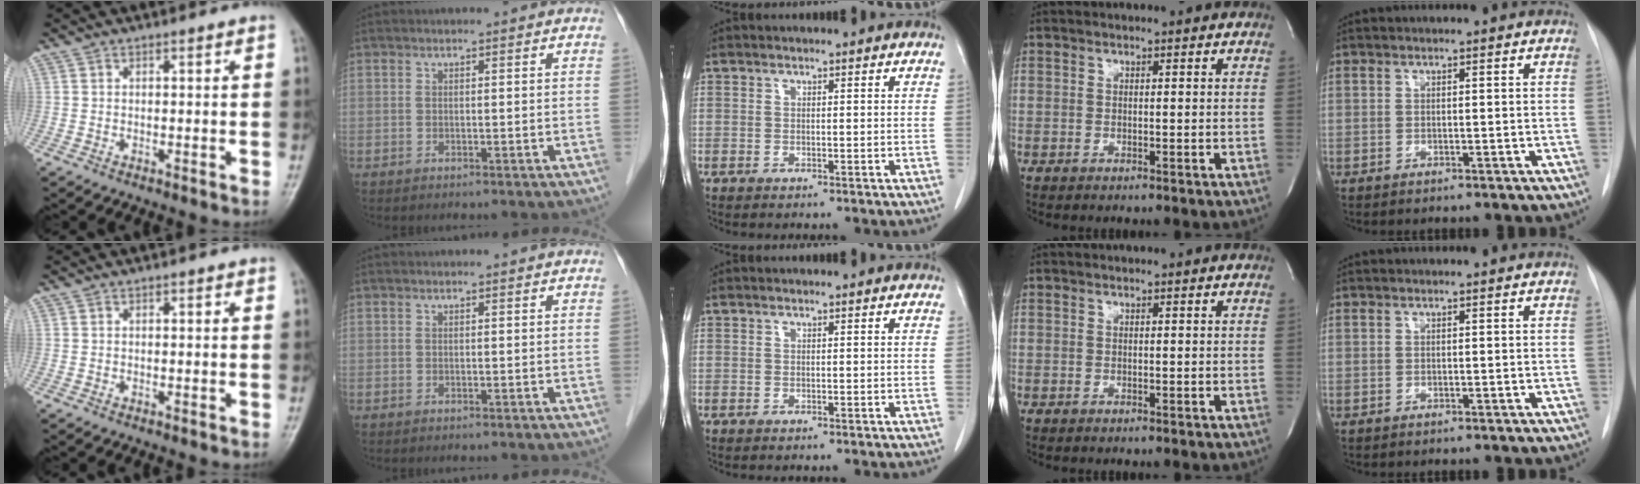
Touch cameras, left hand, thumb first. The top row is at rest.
{}